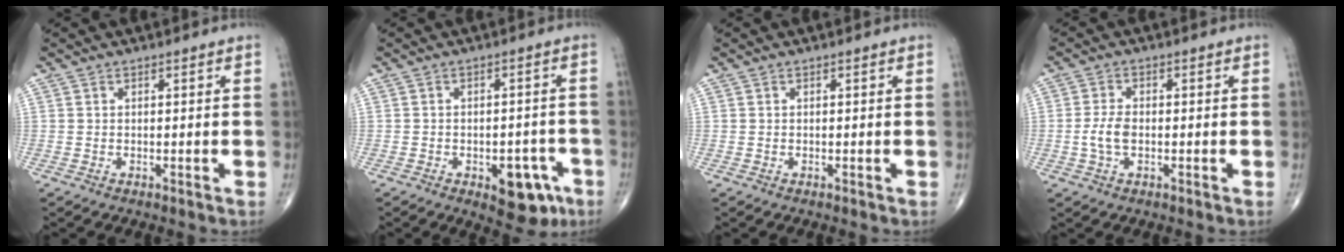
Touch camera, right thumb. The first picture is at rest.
{"total": 8.7, "force": [-4.0, 4.6, 6.2], "torque": [-0.049, 0.023, -0.043]}
{"total": 0.0}
{"total": 4.0, "force": [-0.7, 2.2, 3.3], "torque": [-0.073, 0.008, -0.016]}